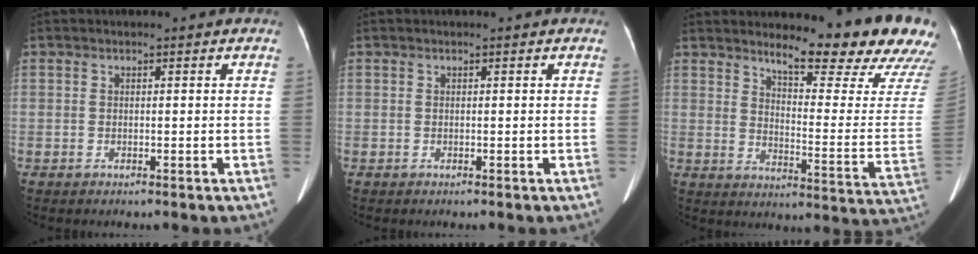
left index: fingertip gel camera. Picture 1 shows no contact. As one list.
[{"total": 0.0}, {"total": 18.4, "force": [16.1, 1.2, 9.0], "torque": [-0.122, -0.095, 0.192]}]